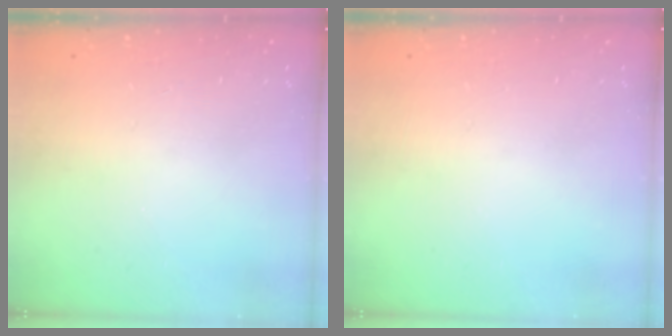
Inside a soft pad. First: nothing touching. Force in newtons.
{"total": 0.0}